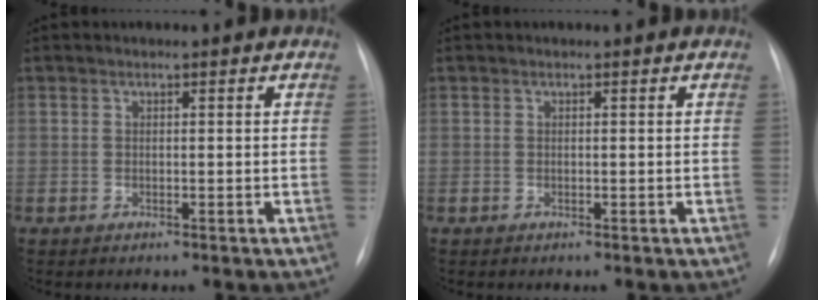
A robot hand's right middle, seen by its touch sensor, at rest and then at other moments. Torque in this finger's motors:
{"motor_torque": [0.00, 0.00, 0.00, 0.00]}